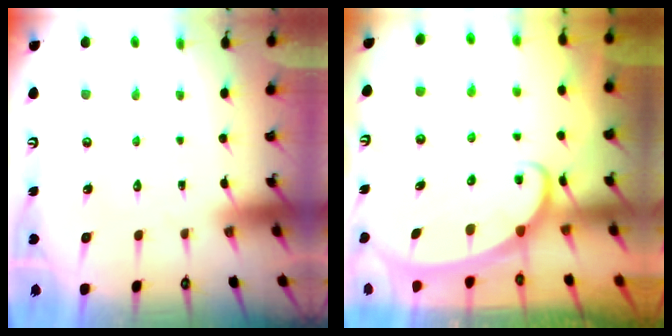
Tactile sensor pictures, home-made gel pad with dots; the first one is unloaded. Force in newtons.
{"total": 2.5, "press": 2.5, "slide": 0.3}